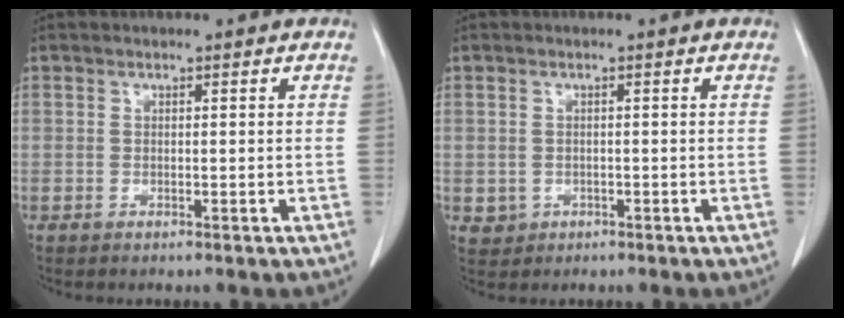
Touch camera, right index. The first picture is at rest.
{"total": 1.9, "force": [-0.3, 1.9, 0.2], "torque": [-0.005, 0.004, 0.004]}